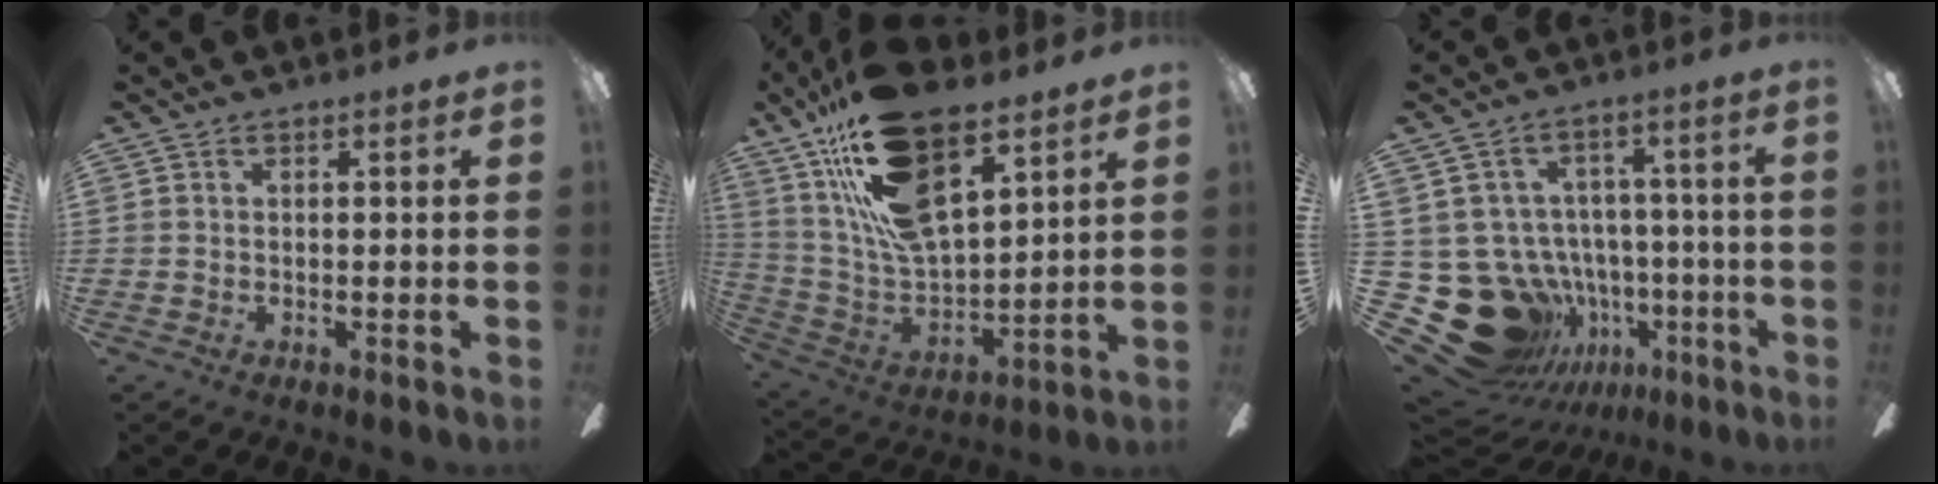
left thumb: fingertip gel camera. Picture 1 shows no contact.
{"total": 22.4, "force": [14.1, 9.4, 14.6], "torque": [-0.293, -0.073, 0.248]}
{"total": 19.7, "force": [-7.3, 16.0, 8.8], "torque": [-0.195, 0.036, -0.071]}